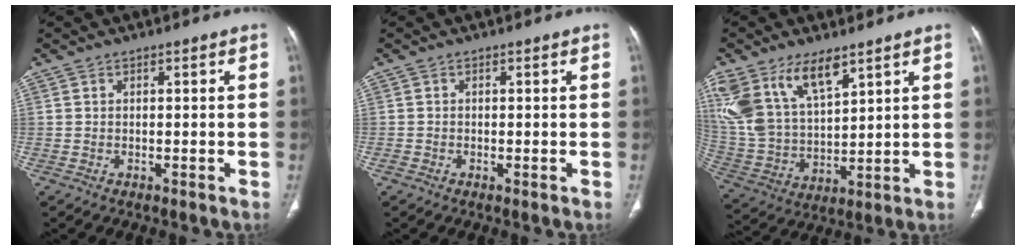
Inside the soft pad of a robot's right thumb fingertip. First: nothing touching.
{"total": 0.7, "force": [-0.4, 0.4, 0.5], "torque": [-0.008, -0.002, -0.007]}
{"total": 16.9, "force": [9.8, 8.3, 11.0], "torque": [-0.213, -0.030, 0.208]}